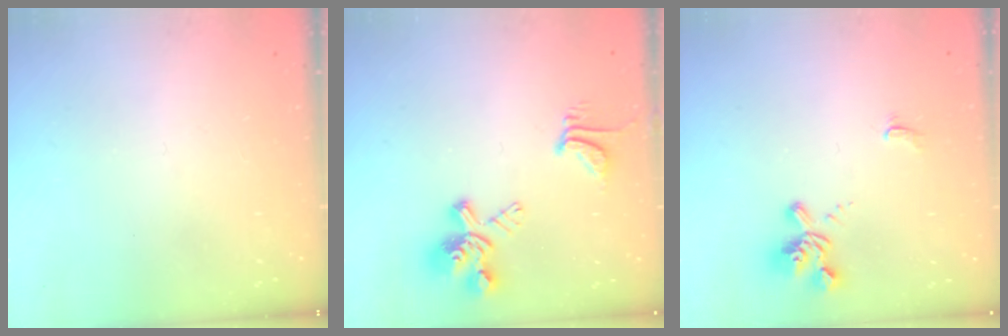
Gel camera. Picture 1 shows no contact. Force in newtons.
{"total": 5.8, "press": 5.4, "slide": 2.1}
{"total": 1.6, "press": 1.1, "slide": 1.2}